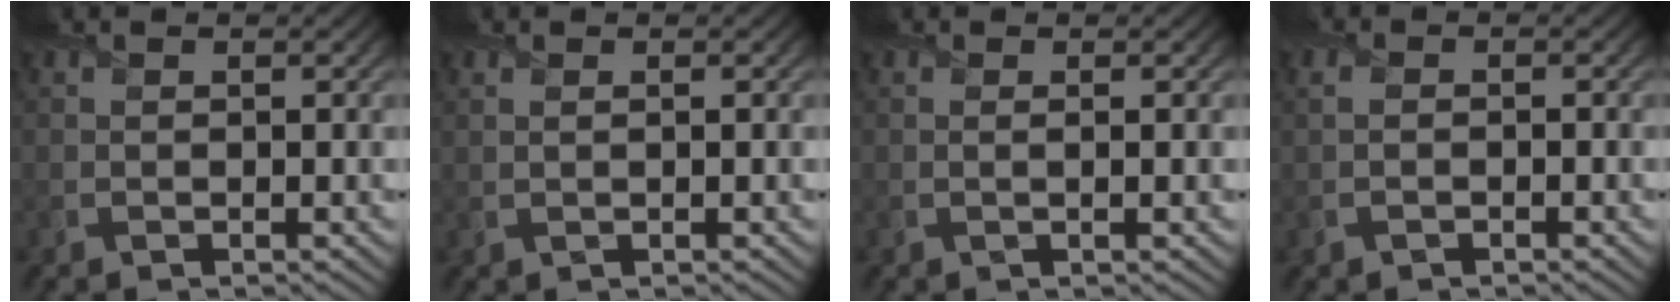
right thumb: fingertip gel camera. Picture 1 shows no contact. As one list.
[{"total": 0.6, "force": [0.2, 0.0, 0.6], "torque": [-0.014, 0.004, 0.003]}, {"total": 0.6, "force": [0.0, -0.1, 0.6], "torque": [-0.013, 0.002, -0.003]}, {"total": 1.5, "force": [-0.5, 0.9, 1.0], "torque": [-0.025, 0.000, -0.008]}]